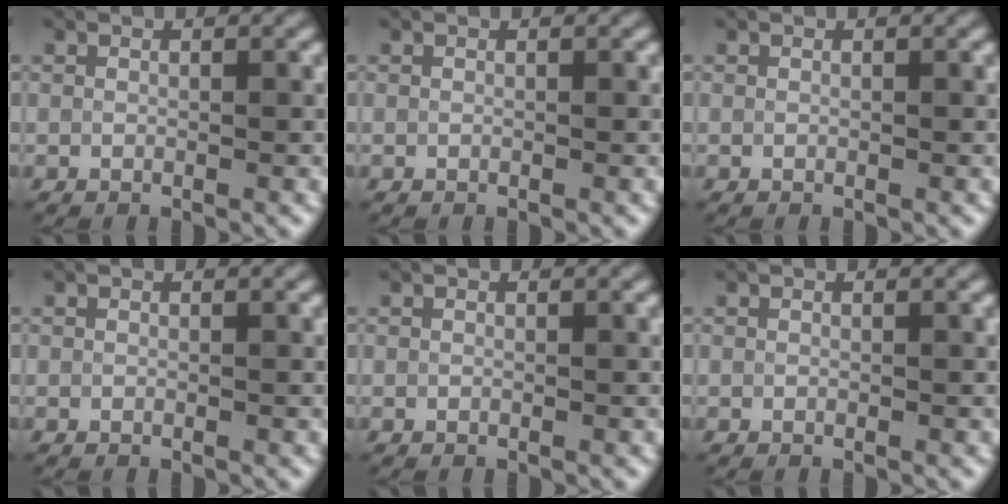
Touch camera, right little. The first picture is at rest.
{"total": 0.0}
{"total": 0.0}
{"total": 0.0}
{"total": 0.0}
{"total": 0.0}